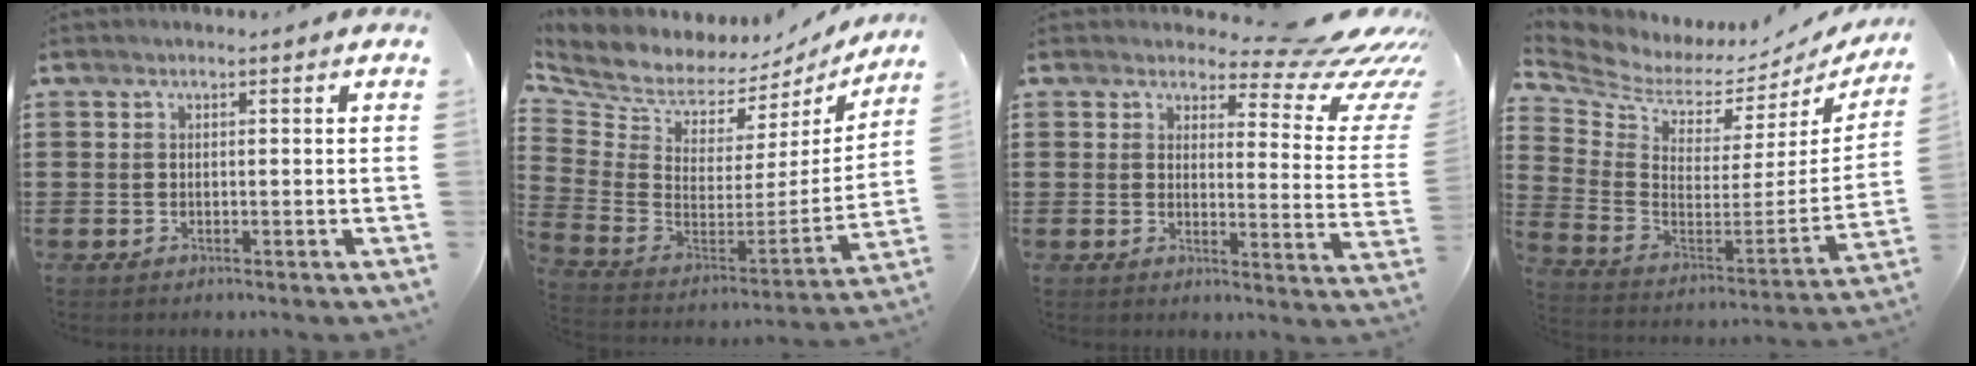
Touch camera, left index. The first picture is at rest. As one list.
[{"total": 5.6, "force": [5.1, 2.3, 0.4], "torque": [-0.050, -0.058, 0.086]}, {"total": 8.3, "force": [6.0, 2.7, 5.0], "torque": [-0.080, -0.039, 0.100]}, {"total": 3.8, "force": [3.4, 1.6, 0.7], "torque": [-0.046, -0.049, 0.052]}]